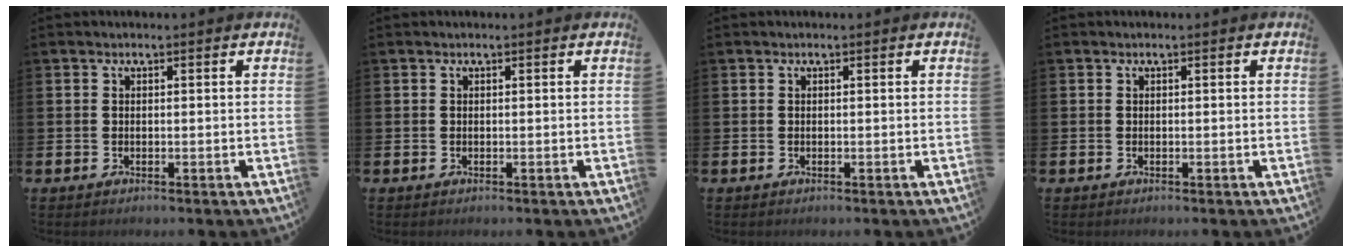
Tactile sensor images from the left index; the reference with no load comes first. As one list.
[{"total": 0.0}, {"total": 0.0}, {"total": 0.0}]